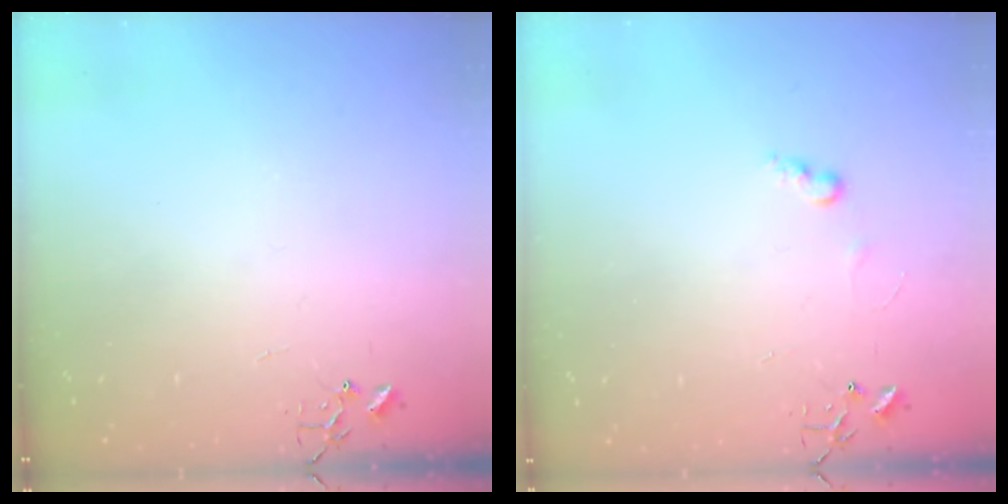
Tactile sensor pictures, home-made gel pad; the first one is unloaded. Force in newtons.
{"total": 6.0, "press": 5.9, "slide": 0.7}